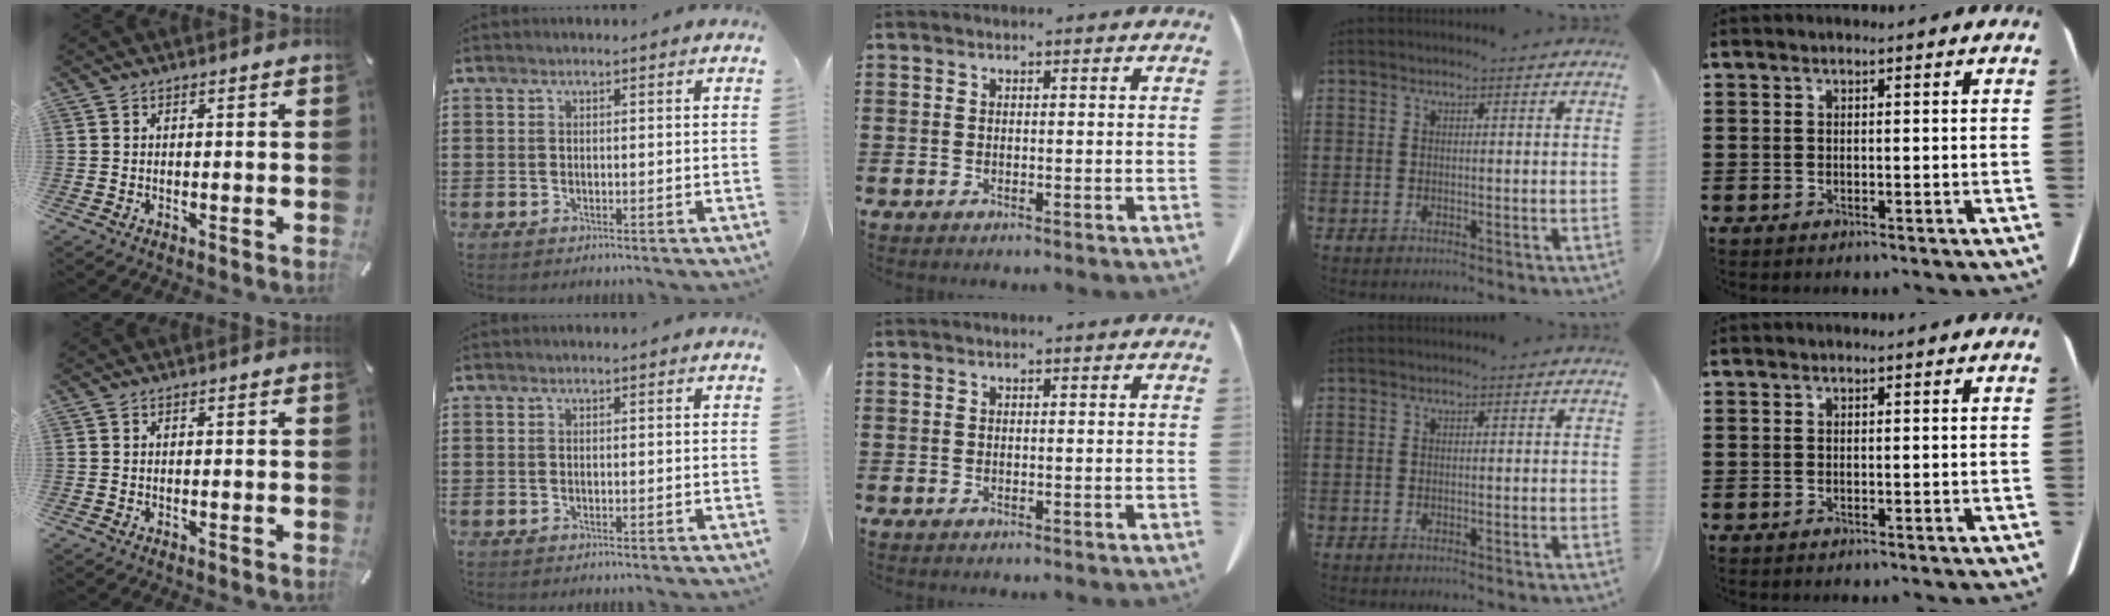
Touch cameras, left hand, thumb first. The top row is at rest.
{}